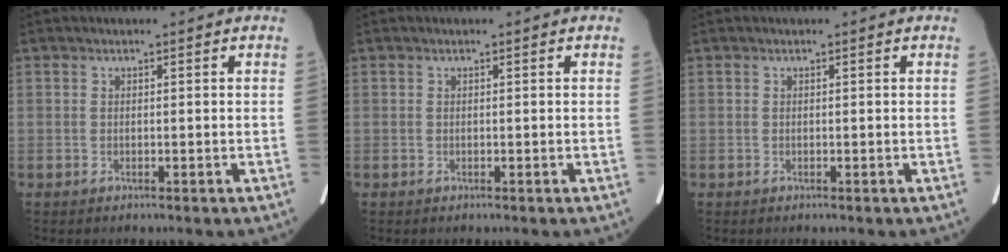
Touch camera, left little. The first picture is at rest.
{"total": 0.0}
{"total": 0.0}